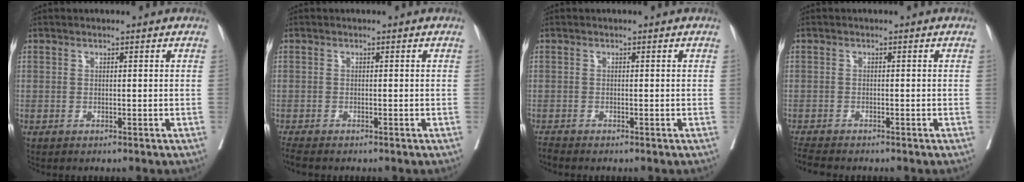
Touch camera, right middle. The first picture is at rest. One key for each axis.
{"total": 2.3, "fx": -2.0, "fy": 0.3, "fz": 1.0, "tx": -0.020, "ty": -0.007, "tz": -0.034}
{"total": 0.9, "fx": -0.9, "fy": -0.2, "fz": 0.0, "tx": -0.007, "ty": -0.005, "tz": -0.018}
{"total": 3.8, "fx": -3.5, "fy": 0.4, "fz": 1.3, "tx": -0.023, "ty": -0.014, "tz": -0.060}